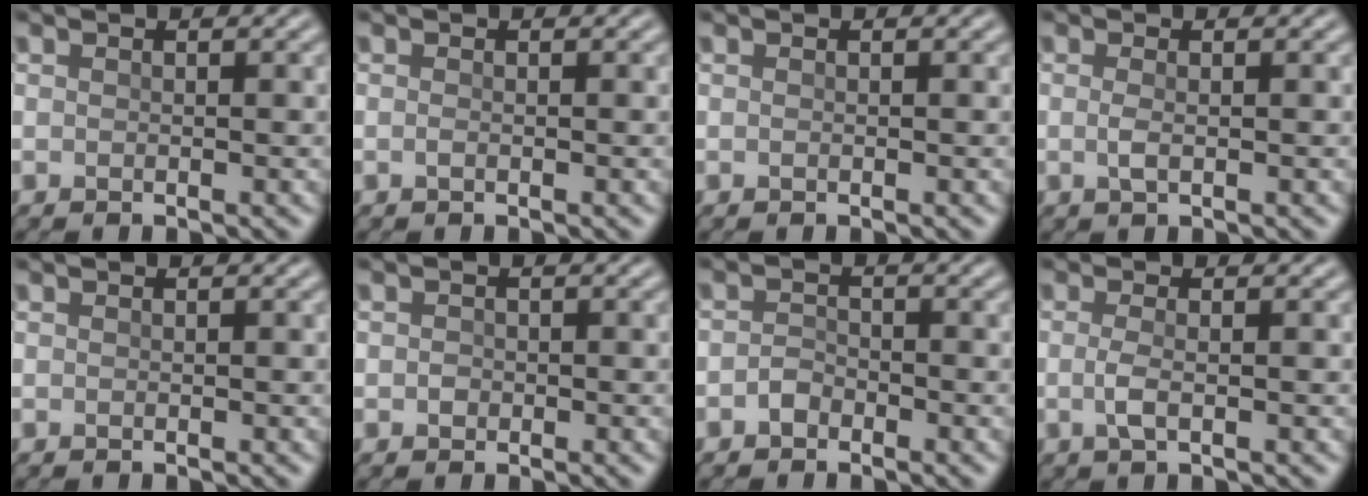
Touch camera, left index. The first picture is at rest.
{"total": 0.0}
{"total": 0.0}
{"total": 0.8, "force": [0.1, 0.2, 0.8], "torque": [-0.020, 0.003, 0.001]}
{"total": 0.0}
{"total": 0.6, "force": [-0.1, 0.6, 0.1], "torque": [0.000, 0.002, -0.004]}
{"total": 1.1, "force": [-0.8, 0.7, 0.3], "torque": [-0.005, 0.010, -0.017]}
{"total": 1.5, "force": [-0.1, 0.4, 1.4], "torque": [-0.033, 0.003, -0.006]}